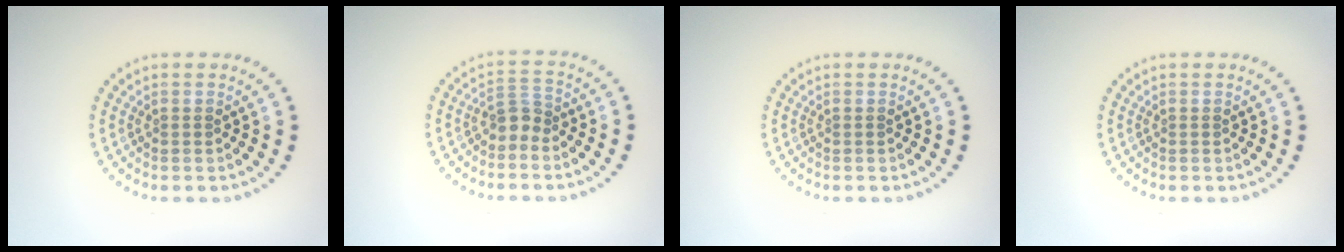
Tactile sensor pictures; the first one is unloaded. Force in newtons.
{"total": 2.0, "press": 1.5, "slide": 1.3}
{"total": 0.0}
{"total": 0.0}